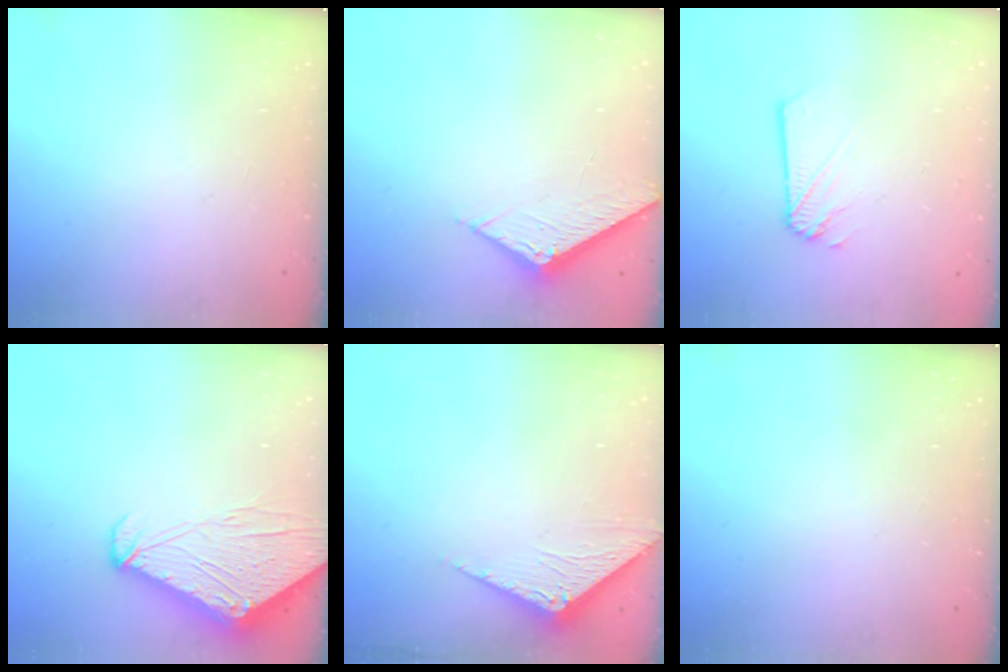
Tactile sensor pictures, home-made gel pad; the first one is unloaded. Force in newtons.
{"total": 7.4, "press": 7.4, "slide": 0.2}
{"total": 1.2, "press": 1.2, "slide": 0.1}
{"total": 9.6, "press": 9.6, "slide": 1.1}
{"total": 3.4, "press": 3.4, "slide": 0.2}
{"total": 0.0}